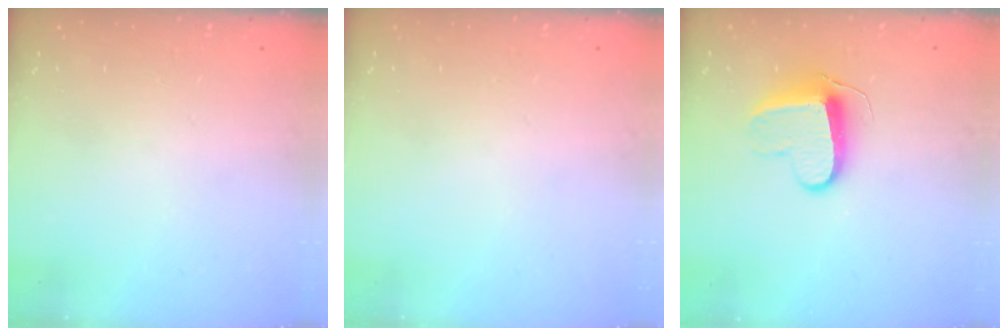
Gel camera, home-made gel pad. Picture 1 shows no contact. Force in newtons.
{"total": 0.0}
{"total": 9.7, "press": 9.7, "slide": 0.4}